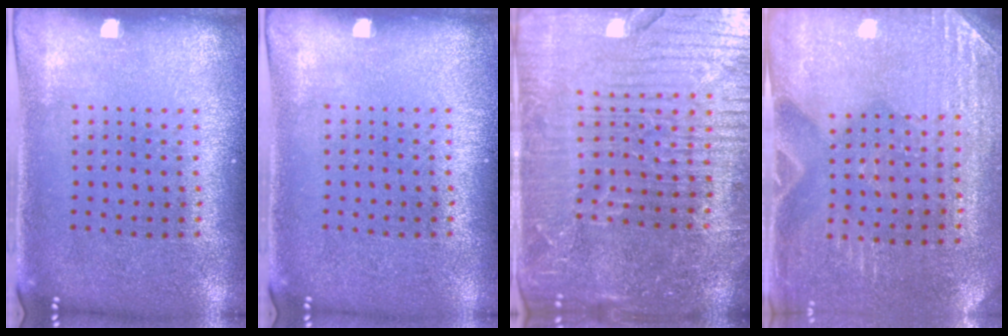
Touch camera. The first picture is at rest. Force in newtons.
{"total": 0.0}
{"total": 6.0, "press": 5.3, "slide": 2.7}
{"total": 3.0, "press": 2.9, "slide": 0.7}